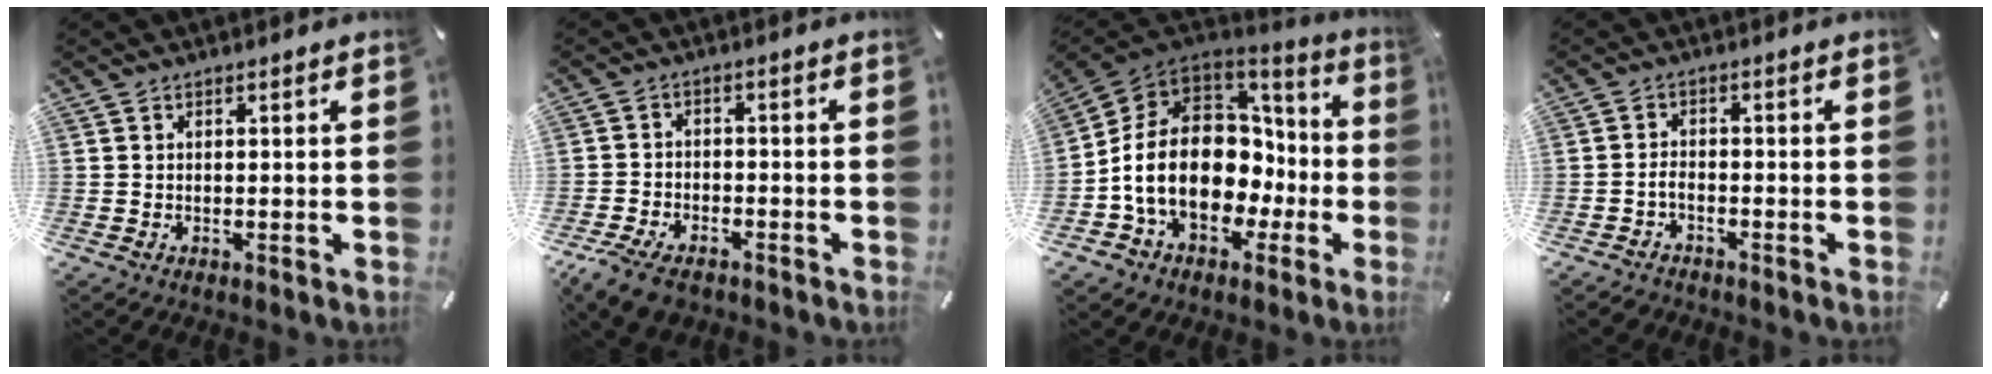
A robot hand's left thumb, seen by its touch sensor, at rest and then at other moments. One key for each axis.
{"total": 6.3, "fx": -4.5, "fy": 3.2, "fz": 2.8, "tx": -0.067, "ty": 0.015, "tz": -0.088}
{"total": 18.1, "fx": -1.9, "fy": 13.9, "fz": 11.3, "tx": -0.242, "ty": 0.004, "tz": -0.024}
{"total": 2.7, "fx": -1.6, "fy": 1.5, "fz": 1.5, "tx": -0.036, "ty": 0.007, "tz": -0.034}